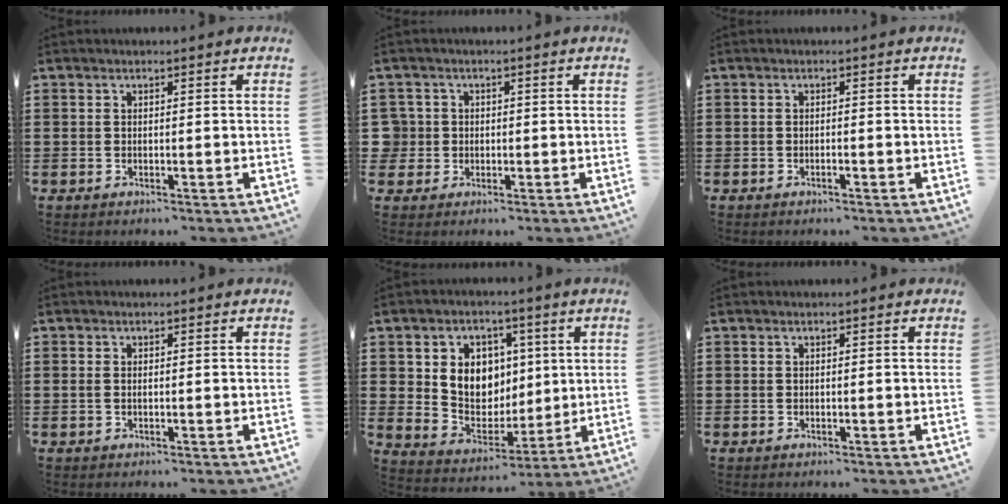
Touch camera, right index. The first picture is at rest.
{"total": 2.8, "force": [-0.1, 2.8, 0.4], "torque": [-0.027, 0.008, -0.007]}
{"total": 0.6, "force": [-0.4, 0.1, 0.4], "torque": [-0.010, -0.003, -0.007]}
{"total": 0.7, "force": [0.1, 0.4, 0.6], "torque": [-0.013, 0.003, 0.001]}
{"total": 8.1, "force": [2.5, 7.2, 2.6], "torque": [-0.064, -0.005, 0.047]}
{"total": 0.0}